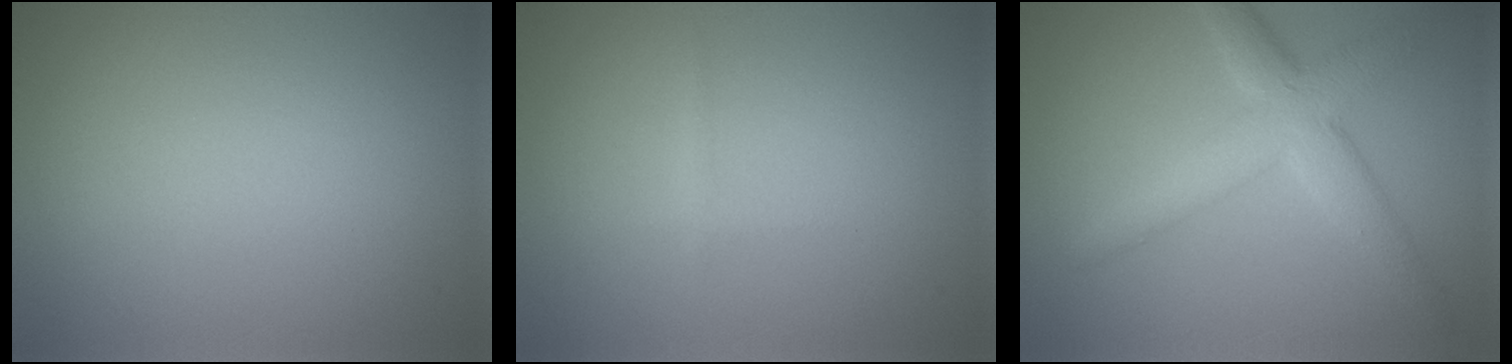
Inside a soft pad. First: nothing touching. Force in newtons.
{"total": 0.6, "press": 0.6, "slide": 0.0}
{"total": 5.0, "press": 5.0, "slide": 0.2}